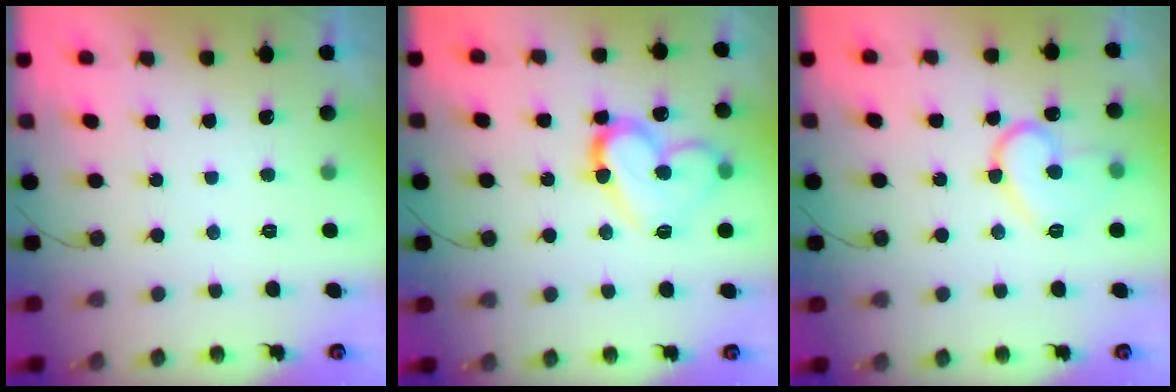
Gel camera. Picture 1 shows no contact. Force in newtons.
{"total": 14.6, "press": 14.5, "slide": 1.8}
{"total": 13.0, "press": 13.0, "slide": 1.1}